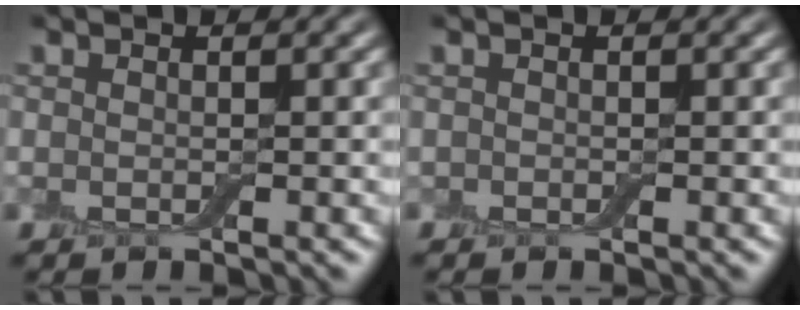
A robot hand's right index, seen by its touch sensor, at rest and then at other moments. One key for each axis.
{"total": 0.0}